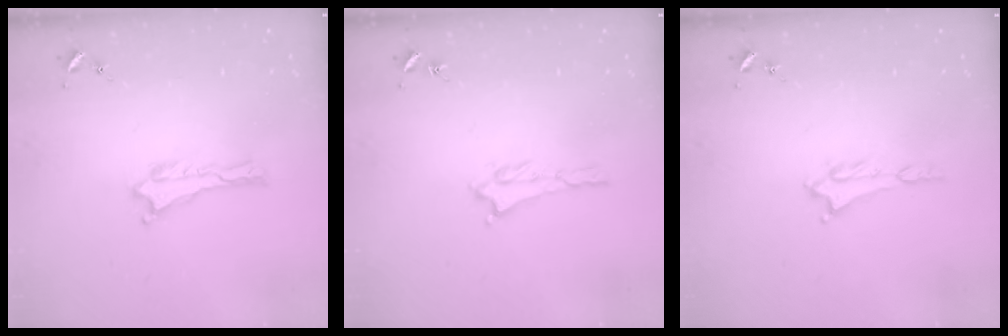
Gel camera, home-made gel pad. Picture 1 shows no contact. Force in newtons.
{"total": 1.4, "press": 1.4, "slide": 0.3}
{"total": 1.2, "press": 1.2, "slide": 0.2}